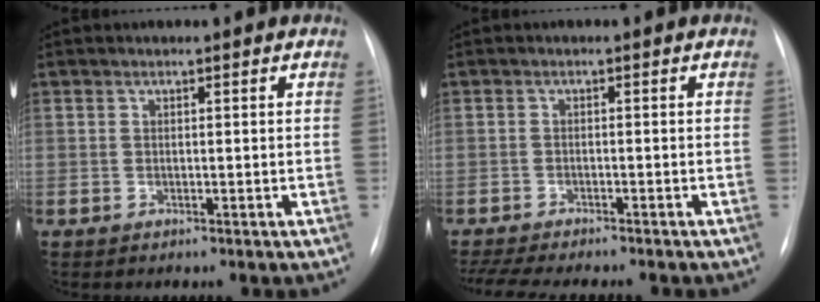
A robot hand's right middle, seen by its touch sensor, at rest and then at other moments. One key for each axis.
{"total": 11.9, "fx": -10.4, "fy": 1.8, "fz": 5.4, "tx": -0.081, "ty": -0.009, "tz": -0.145}